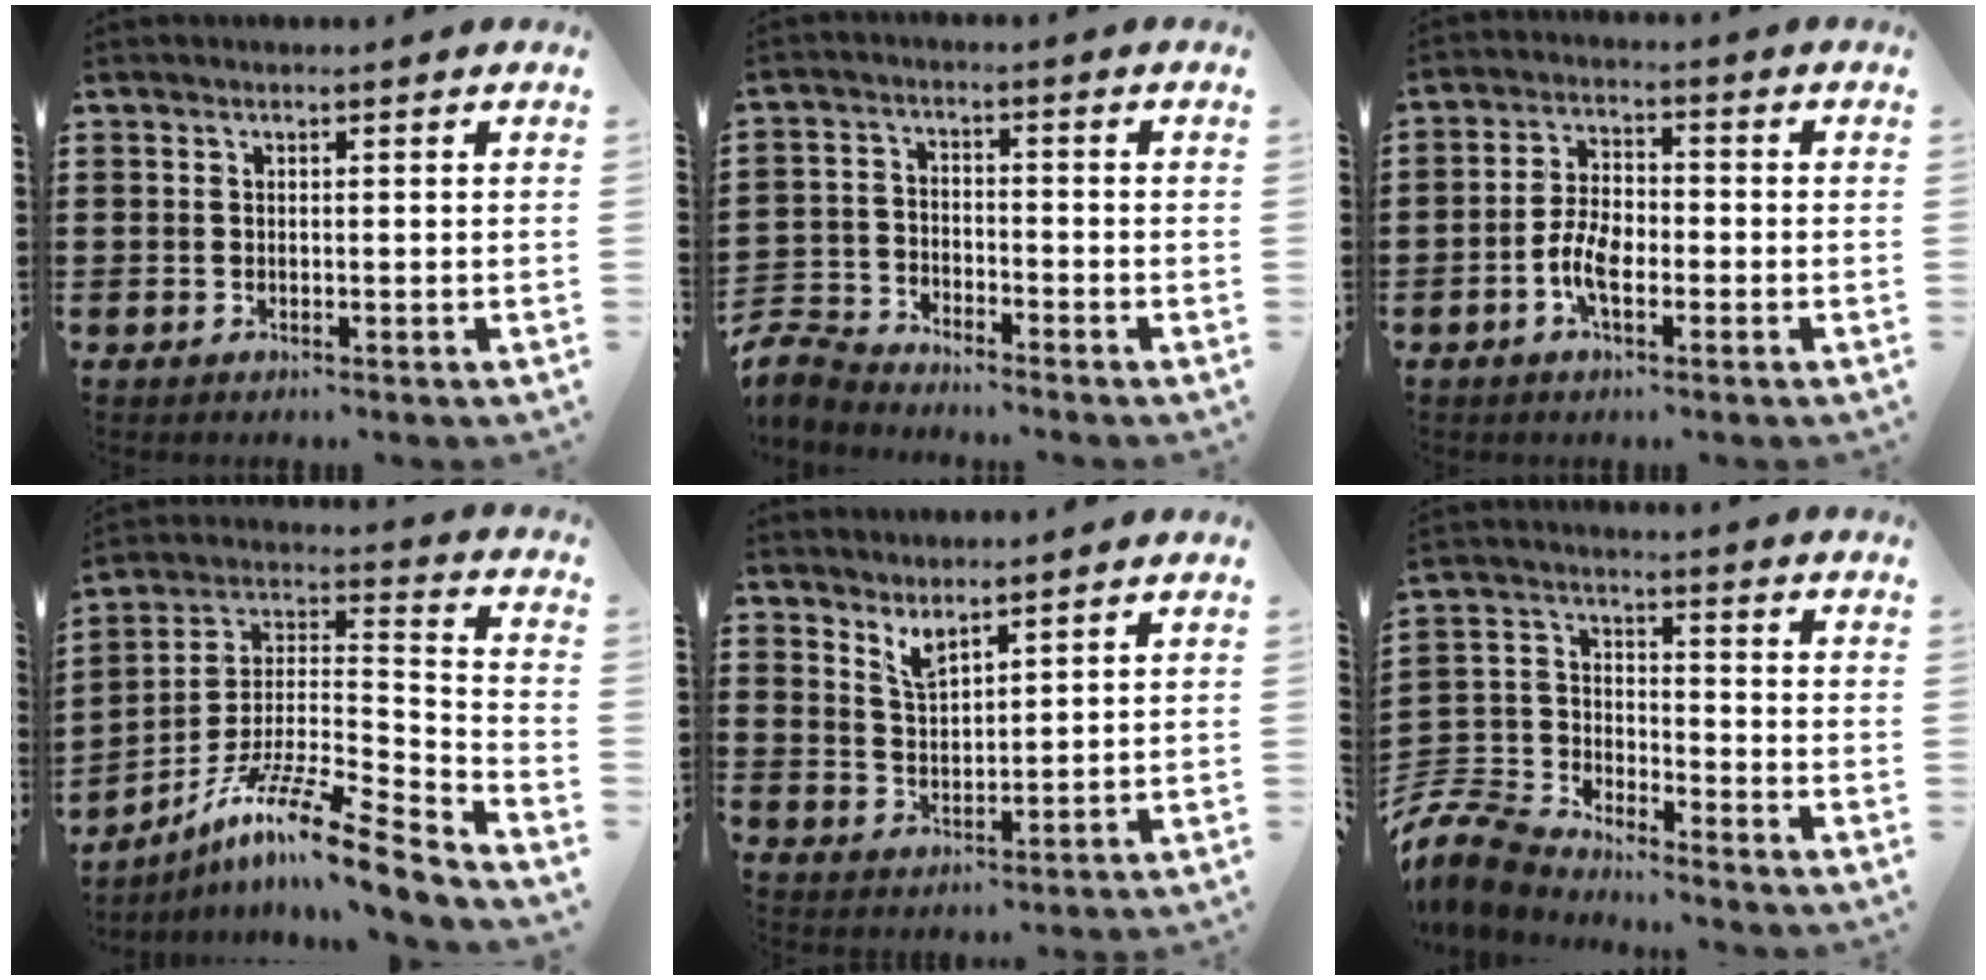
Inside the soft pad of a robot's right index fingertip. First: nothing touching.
{"total": 4.4, "force": [-4.3, 1.0, 0.4], "torque": [-0.038, -0.005, -0.099]}
{"total": 6.4, "force": [-2.3, 3.1, 5.0], "torque": [-0.123, -0.004, -0.049]}
{"total": 11.1, "force": [-8.6, 0.5, 7.0], "torque": [-0.124, 0.003, -0.168]}
{"total": 3.3, "force": [3.0, 0.6, 1.1], "torque": [-0.030, -0.004, 0.056]}
{"total": 8.2, "force": [-7.8, 2.1, 1.4], "torque": [-0.061, 0.007, -0.166]}